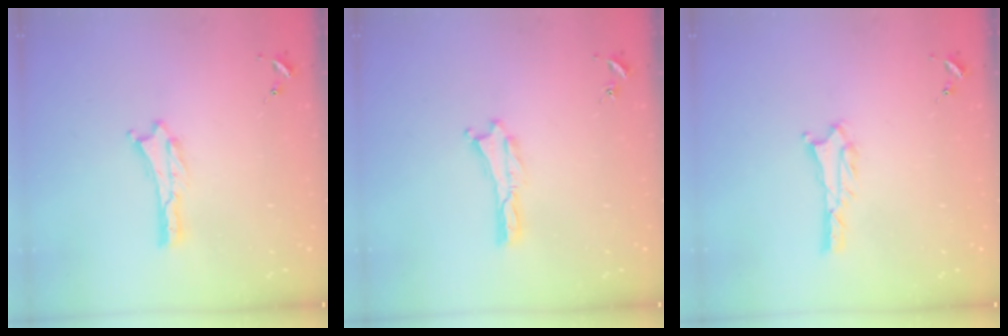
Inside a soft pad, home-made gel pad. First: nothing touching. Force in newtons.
{"total": 0.0}
{"total": 0.7, "press": 0.7, "slide": 0.1}